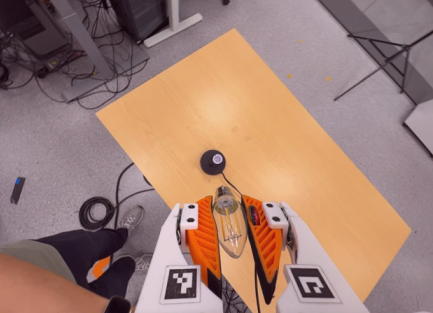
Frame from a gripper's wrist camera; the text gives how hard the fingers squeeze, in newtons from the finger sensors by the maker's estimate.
{"total": 21.1, "left": 22.8, "right": 19.5}